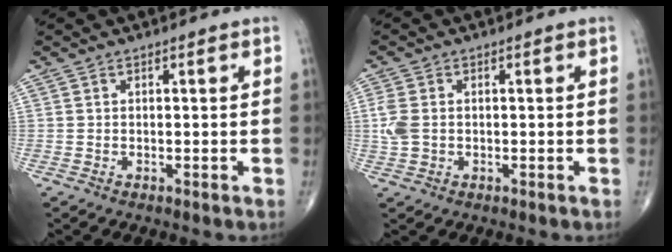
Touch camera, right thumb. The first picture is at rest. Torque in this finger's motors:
{"motor_torque": [0.10, -0.06, 0.31, -0.02, 0.03]}